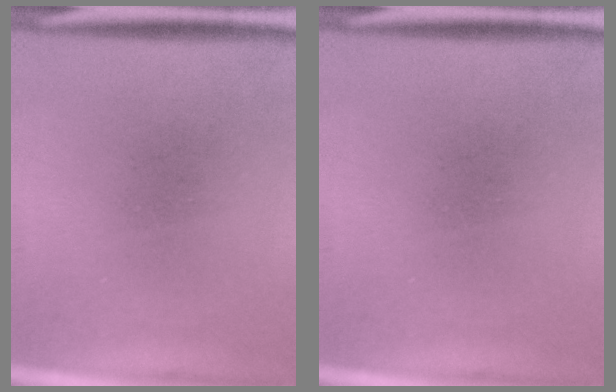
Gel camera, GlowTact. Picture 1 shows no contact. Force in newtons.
{"total": 0.0}